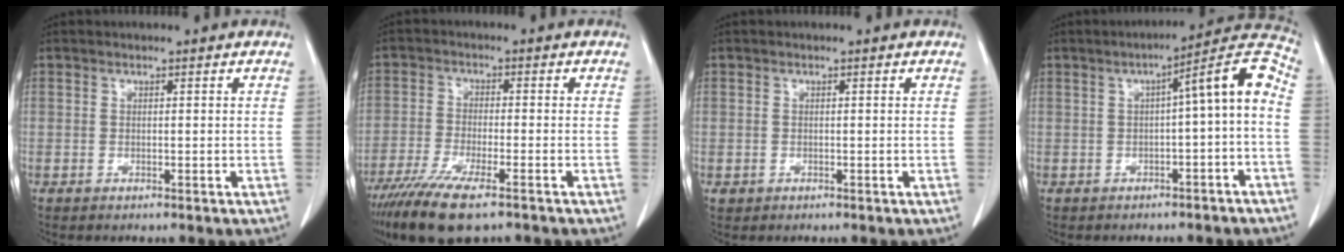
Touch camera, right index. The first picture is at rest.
{"total": 10.7, "force": [-7.6, 1.9, 7.3], "torque": [-0.129, -0.026, -0.126]}
{"total": 0.8, "force": [-0.2, 0.7, 0.1], "torque": [-0.002, 0.004, -0.001]}
{"total": 9.1, "force": [-1.3, 0.8, 9.0], "torque": [-0.116, 0.035, -0.021]}